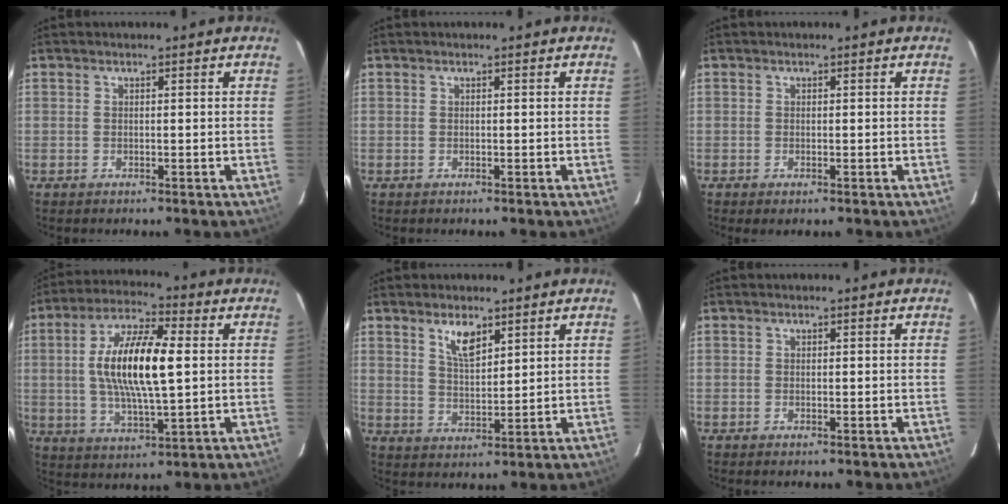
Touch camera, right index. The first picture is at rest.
{"total": 0.0}
{"total": 0.6, "force": [-0.3, 0.2, 0.4], "torque": [-0.009, -0.002, -0.005]}
{"total": 15.1, "force": [1.4, 4.7, 14.2], "torque": [-0.272, 0.010, 0.023]}
{"total": 5.6, "force": [3.5, 2.2, 3.8], "torque": [-0.068, 0.001, 0.069]}
{"total": 0.0}